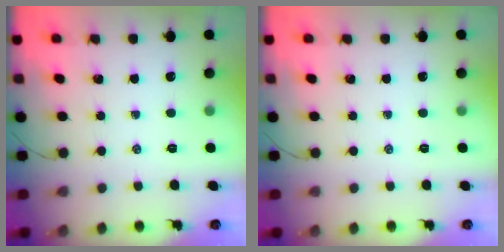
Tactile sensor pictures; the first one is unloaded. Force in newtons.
{"total": 0.0}